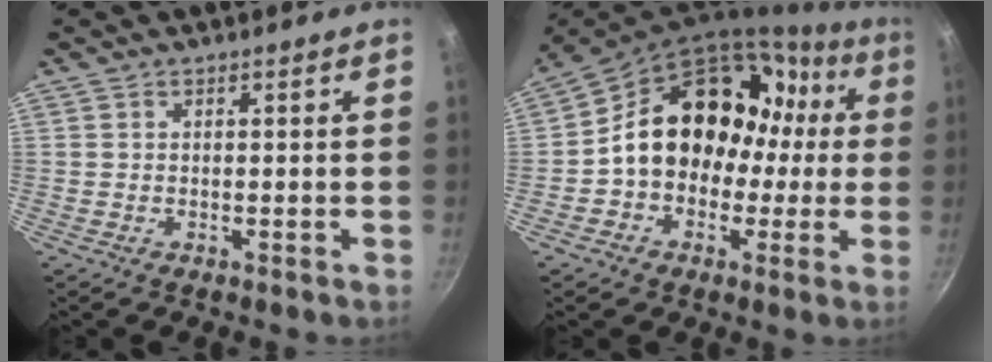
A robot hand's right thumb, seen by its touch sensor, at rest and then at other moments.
{"total": 19.5, "force": [0.8, 15.2, 12.2], "torque": [-0.144, 0.074, 0.012]}